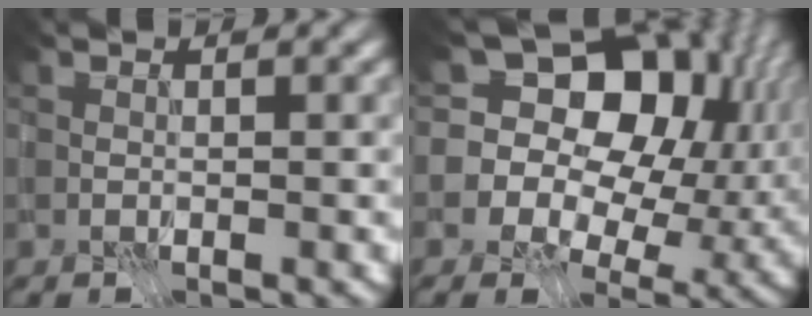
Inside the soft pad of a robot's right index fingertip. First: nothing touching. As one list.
[{"total": 18.5, "force": [5.6, 14.0, 10.7], "torque": [-0.172, 0.039, 0.078]}]